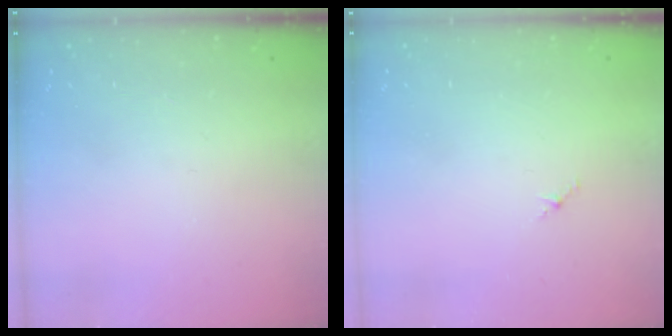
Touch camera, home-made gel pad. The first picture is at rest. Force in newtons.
{"total": 1.2, "press": 1.1, "slide": 0.6}